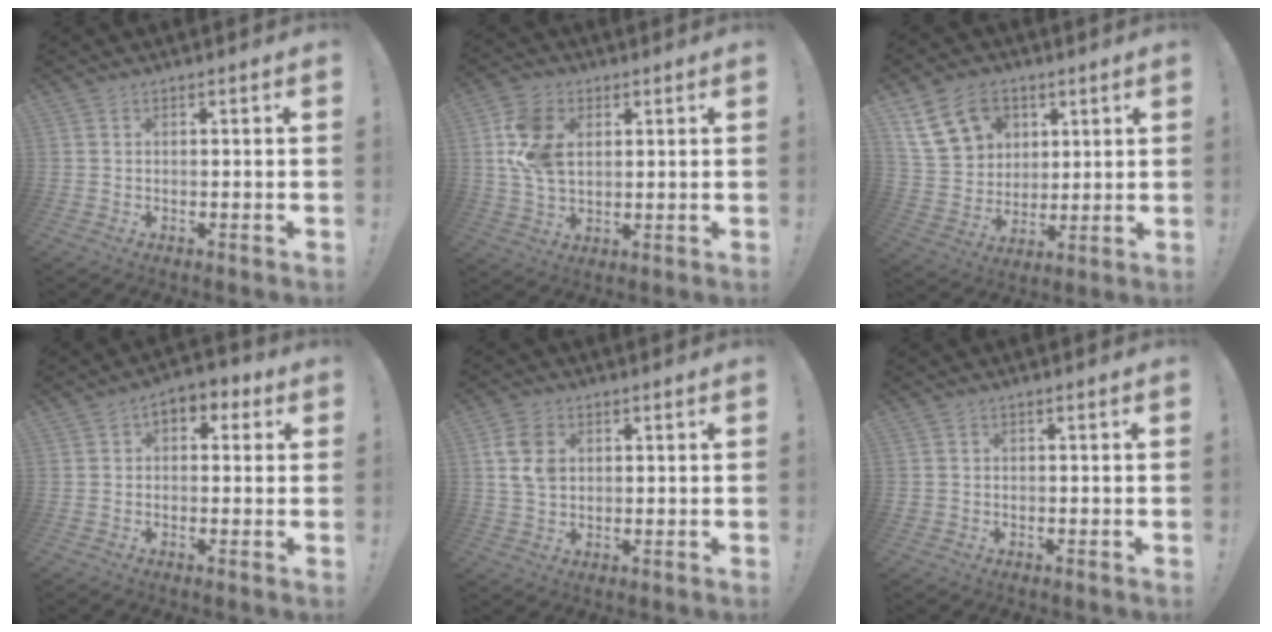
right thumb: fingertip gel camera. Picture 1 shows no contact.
{"total": 13.4, "force": [3.1, 9.6, 8.9], "torque": [-0.171, 0.001, 0.062]}
{"total": 16.9, "force": [8.2, 12.9, 7.4], "torque": [-0.125, -0.029, 0.167]}
{"total": 4.6, "force": [1.1, 3.3, 3.0], "torque": [-0.036, 0.000, 0.018]}
{"total": 9.0, "force": [2.2, 6.9, 5.4], "torque": [-0.098, 0.005, 0.046]}
{"total": 1.2, "force": [-0.1, 1.2, 0.3], "torque": [-0.005, 0.003, -0.002]}